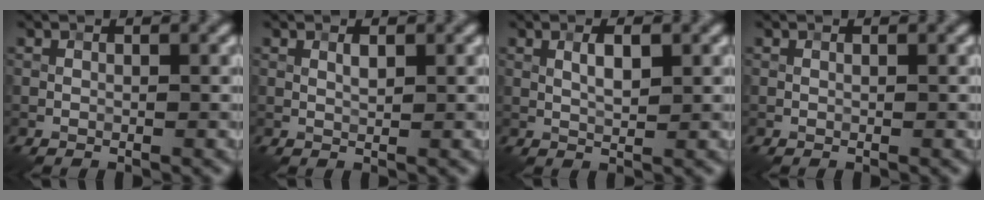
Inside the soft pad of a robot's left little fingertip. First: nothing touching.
{"total": 0.8, "force": [0.4, 0.2, 0.7], "torque": [-0.016, -0.001, 0.008]}
{"total": 1.9, "force": [0.6, 0.6, 1.7], "torque": [-0.034, 0.000, 0.011]}
{"total": 0.0}